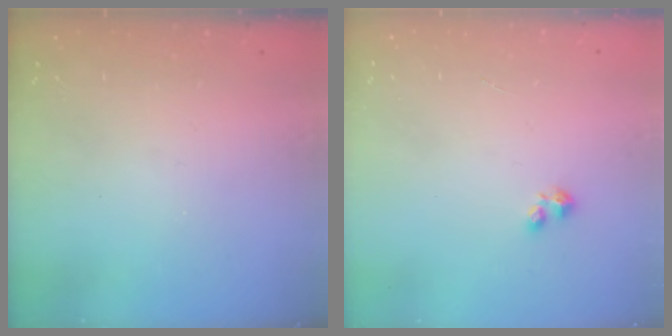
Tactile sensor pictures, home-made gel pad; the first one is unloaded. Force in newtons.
{"total": 1.5, "press": 1.5, "slide": 0.3}